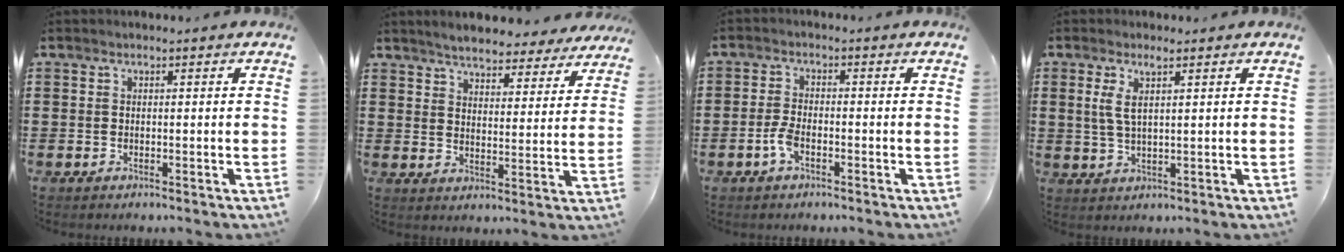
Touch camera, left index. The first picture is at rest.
{"total": 4.8, "force": [4.7, 0.0, 0.7], "torque": [-0.036, -0.027, 0.081]}
{"total": 3.2, "force": [-1.5, 1.1, 2.6], "torque": [-0.067, -0.003, -0.033]}
{"total": 3.5, "force": [1.5, 0.8, 3.1], "torque": [-0.073, -0.002, 0.023]}